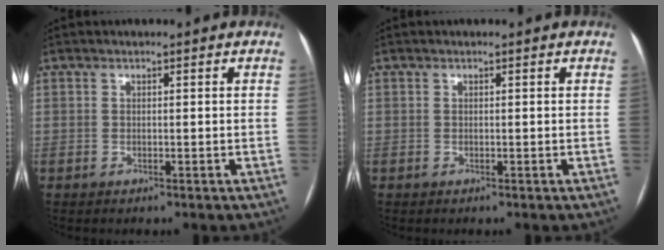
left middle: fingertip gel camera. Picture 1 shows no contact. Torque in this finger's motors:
{"motor_torque": [-0.01, 0.02, 0.00, 0.00]}